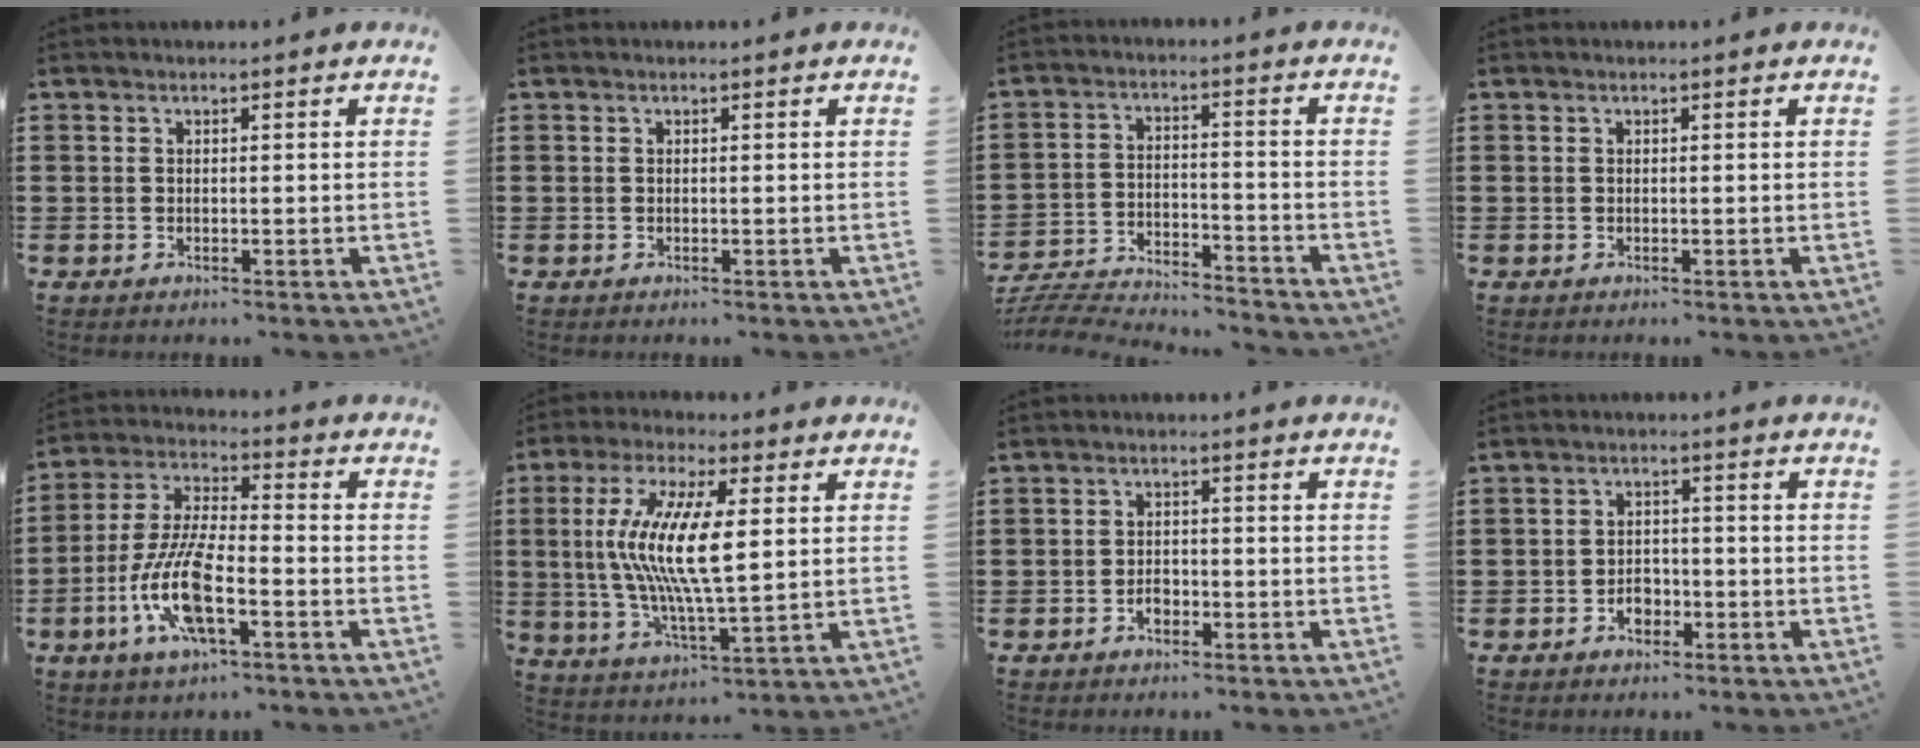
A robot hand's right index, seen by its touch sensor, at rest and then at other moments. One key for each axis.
{"total": 0.0}
{"total": 5.6, "fx": -5.5, "fy": 0.1, "fz": 0.9, "tx": -0.034, "ty": -0.004, "tz": -0.116}
{"total": 0.0}
{"total": 11.4, "fx": -4.4, "fy": 3.7, "fz": 9.8, "tx": -0.228, "ty": -0.008, "tz": -0.085}
{"total": 11.2, "fx": 1.5, "fy": 3.2, "fz": 10.6, "tx": -0.223, "ty": -0.003, "tz": 0.023}
{"total": 2.0, "fx": -1.1, "fy": 1.3, "fz": 1.1, "tx": -0.023, "ty": 0.001, "tz": -0.022}
{"total": 3.0, "fx": -1.5, "fy": 2.1, "fz": 1.4, "tx": -0.029, "ty": 0.003, "tz": -0.031}